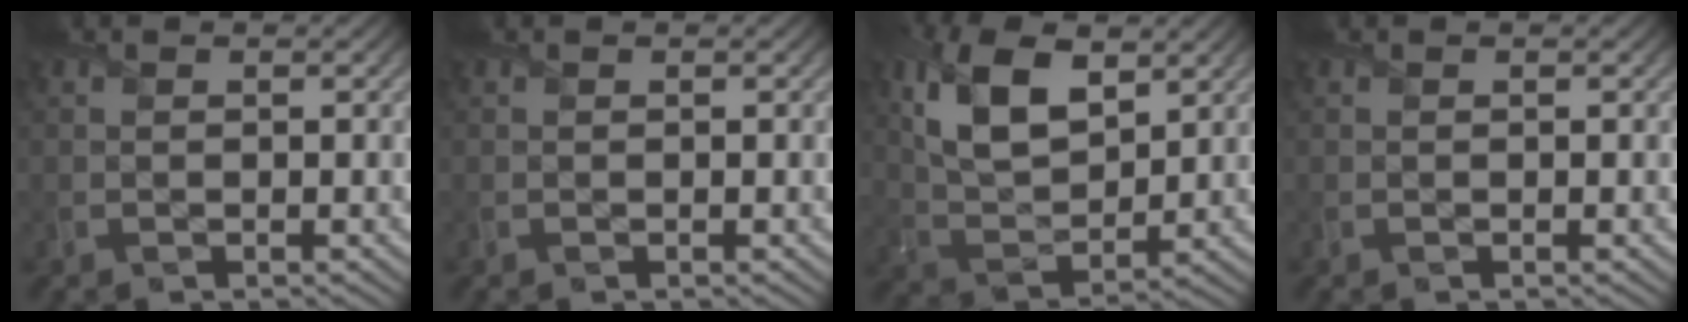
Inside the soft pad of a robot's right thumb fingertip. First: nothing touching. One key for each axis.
{"total": 0.0}
{"total": 10.5, "fx": 4.3, "fy": 5.5, "fz": 7.8, "tx": -0.175, "ty": 0.004, "tz": 0.085}
{"total": 0.0}